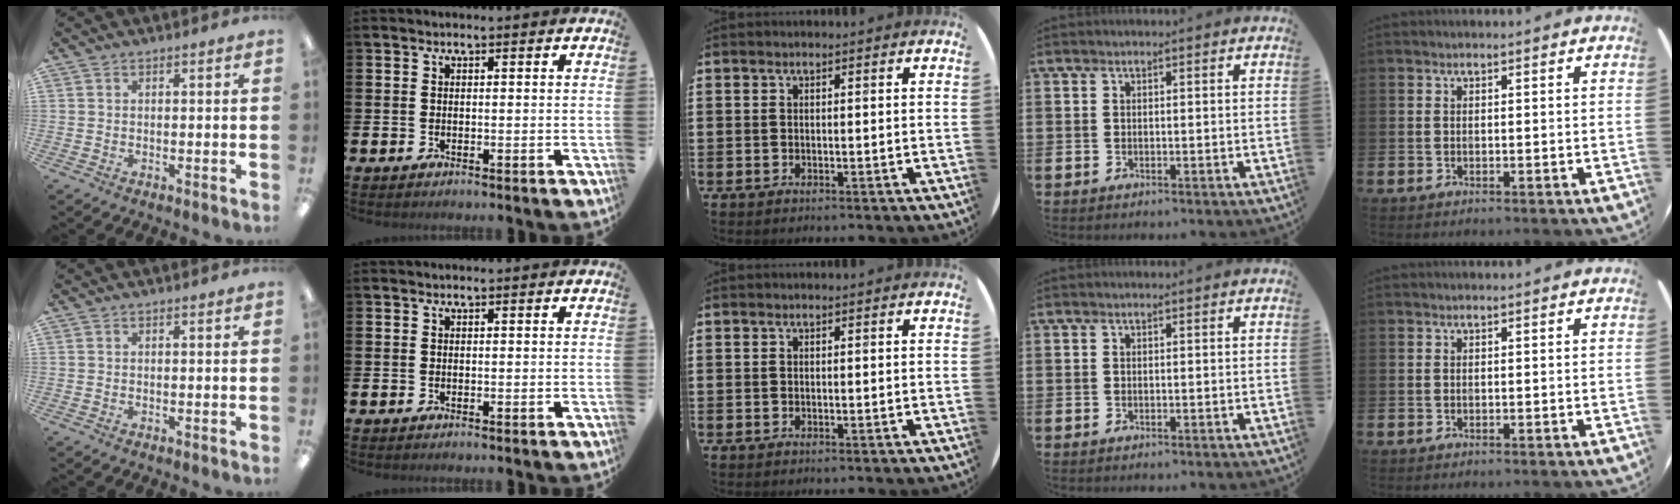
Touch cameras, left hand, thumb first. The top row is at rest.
{}